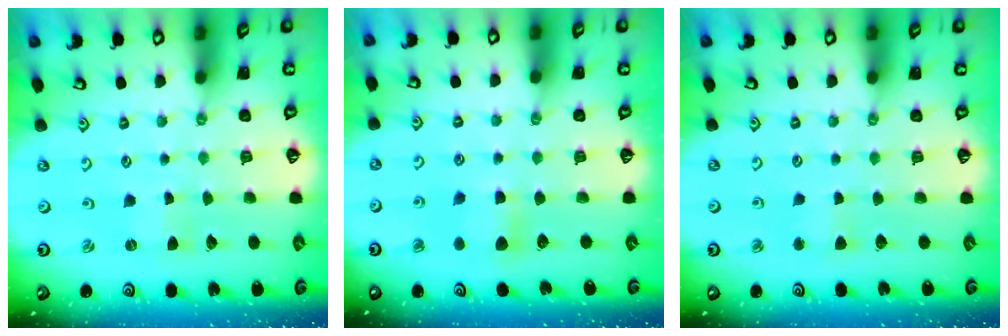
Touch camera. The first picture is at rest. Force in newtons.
{"total": 6.9, "press": 6.8, "slide": 1.0}
{"total": 2.2, "press": 2.2, "slide": 0.2}